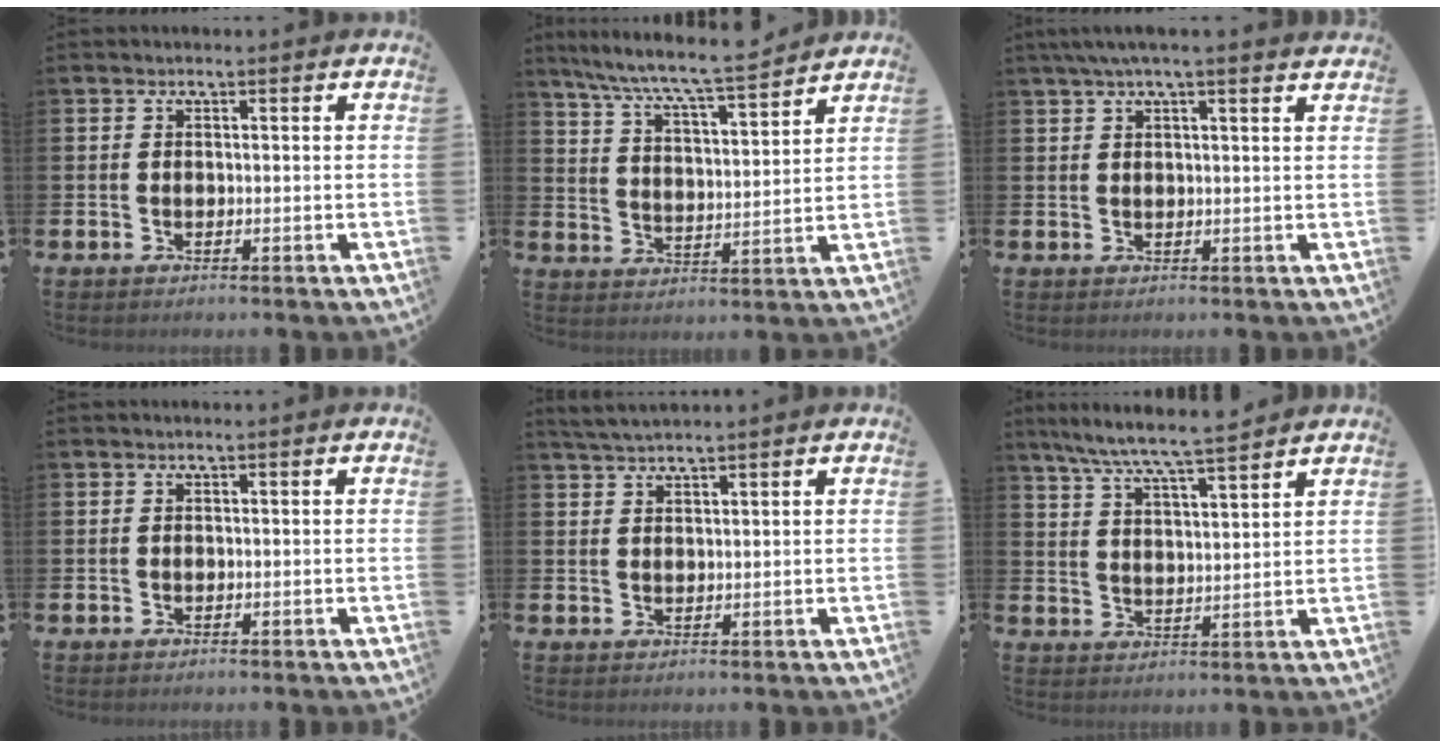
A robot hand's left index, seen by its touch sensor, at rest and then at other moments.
{"total": 7.8, "force": [7.5, -0.1, 2.4], "torque": [-0.077, -0.056, 0.129]}
{"total": 3.3, "force": [2.6, 0.0, 1.9], "torque": [-0.036, -0.003, 0.046]}
{"total": 0.0}
{"total": 2.8, "force": [2.6, 0.3, 0.8], "torque": [-0.026, -0.002, 0.051]}
{"total": 7.3, "force": [6.9, -0.1, 2.4], "torque": [-0.073, -0.038, 0.121]}